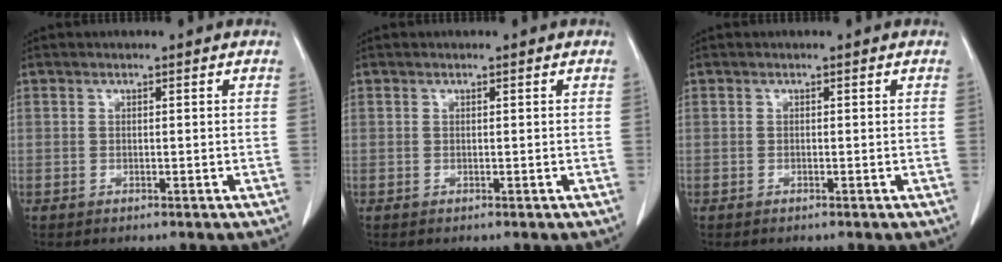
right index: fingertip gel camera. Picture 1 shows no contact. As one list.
[{"total": 0.0}, {"total": 0.0}]